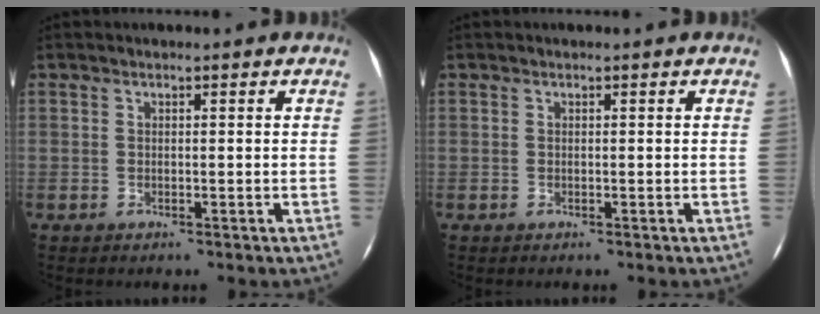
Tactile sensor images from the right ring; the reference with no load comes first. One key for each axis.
{"total": 0.0}